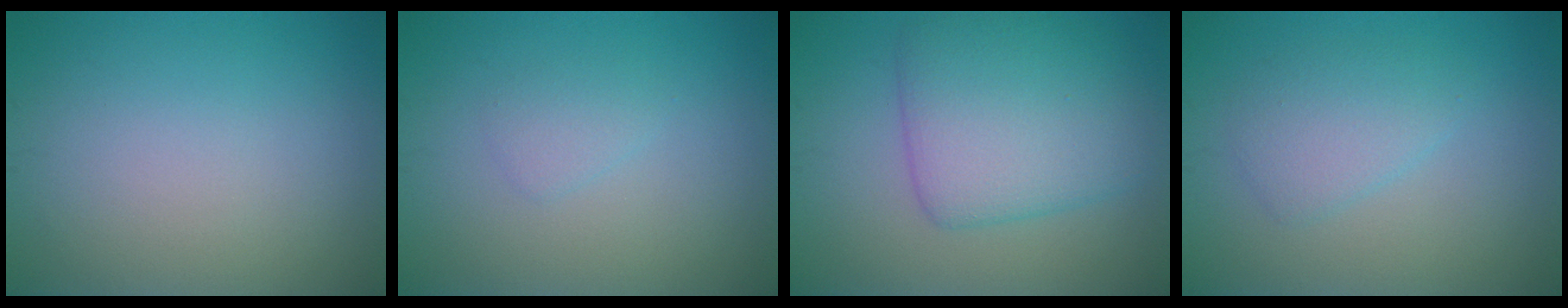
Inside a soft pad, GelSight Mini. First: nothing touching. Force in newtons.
{"total": 1.1, "press": 1.1, "slide": 0.1}
{"total": 6.8, "press": 6.8, "slide": 0.1}
{"total": 2.6, "press": 2.5, "slide": 0.1}